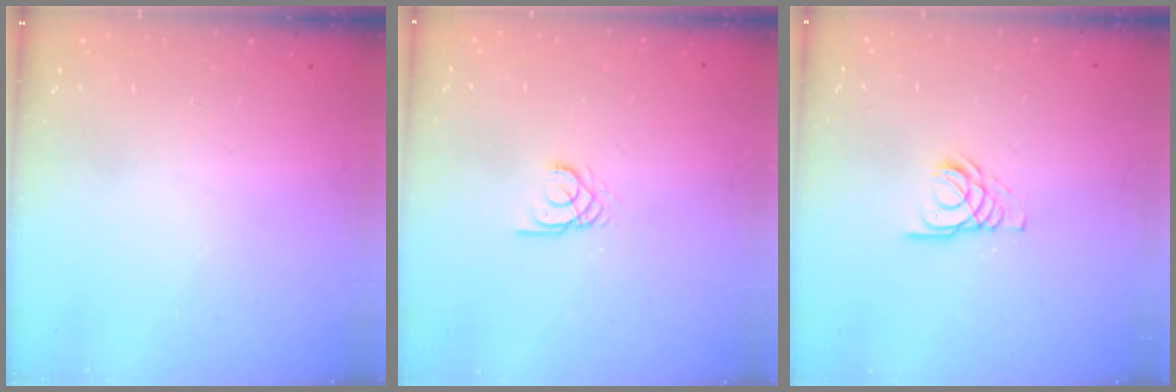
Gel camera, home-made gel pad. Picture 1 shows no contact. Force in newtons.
{"total": 2.0, "press": 2.0, "slide": 0.2}
{"total": 3.7, "press": 3.7, "slide": 0.4}